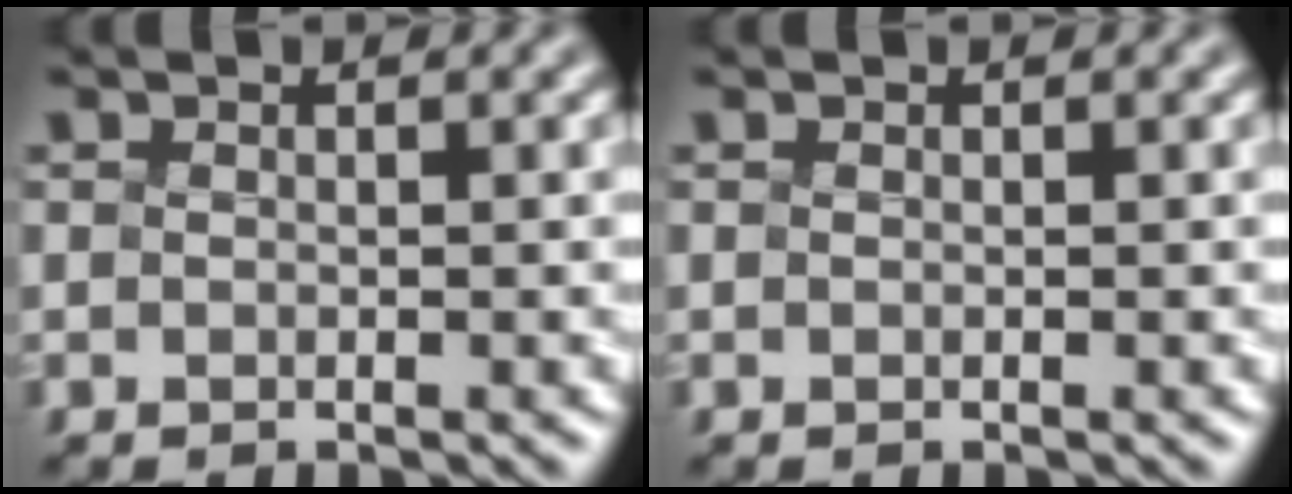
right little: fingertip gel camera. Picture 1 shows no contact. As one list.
[{"total": 0.0}]